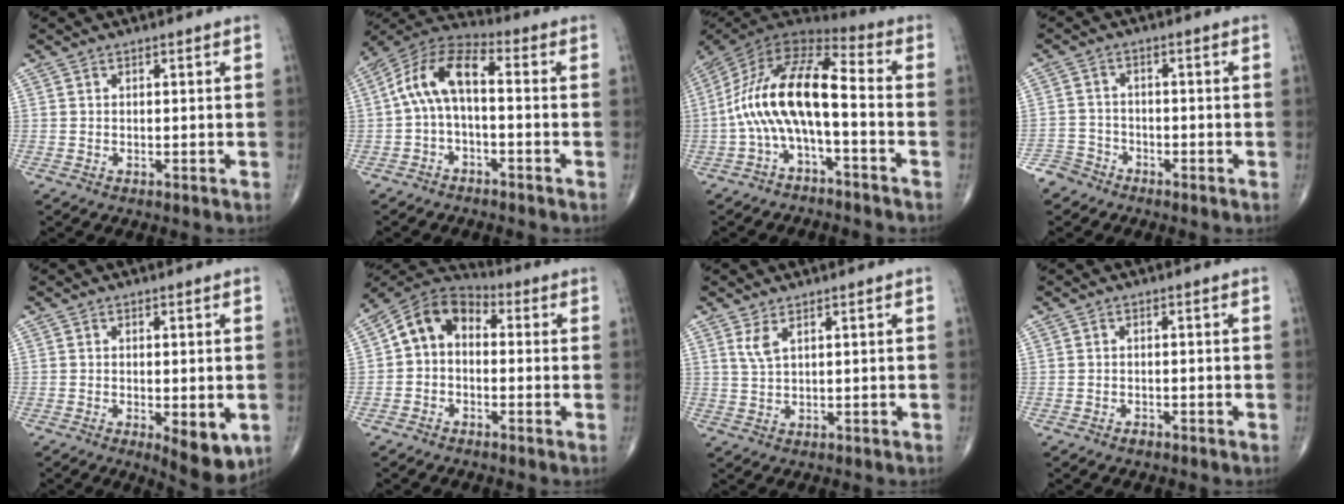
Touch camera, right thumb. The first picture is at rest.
{"total": 10.5, "force": [-0.5, 5.0, 9.2], "torque": [-0.174, 0.046, -0.023]}
{"total": 15.8, "force": [-3.3, 5.8, 14.3], "torque": [-0.275, 0.080, -0.071]}
{"total": 4.5, "force": [-3.6, 2.6, -0.1], "torque": [0.015, 0.013, -0.078]}
{"total": 7.1, "force": [-2.0, 2.7, 6.3], "torque": [-0.081, -0.017, -0.024]}
{"total": 9.1, "force": [0.1, 6.6, 6.2], "torque": [-0.089, 0.033, -0.020]}
{"total": 2.6, "force": [1.4, 0.8, 2.1], "torque": [-0.048, -0.005, 0.036]}
{"total": 1.0, "force": [-0.7, 0.5, 0.4], "torque": [-0.006, 0.003, -0.013]}